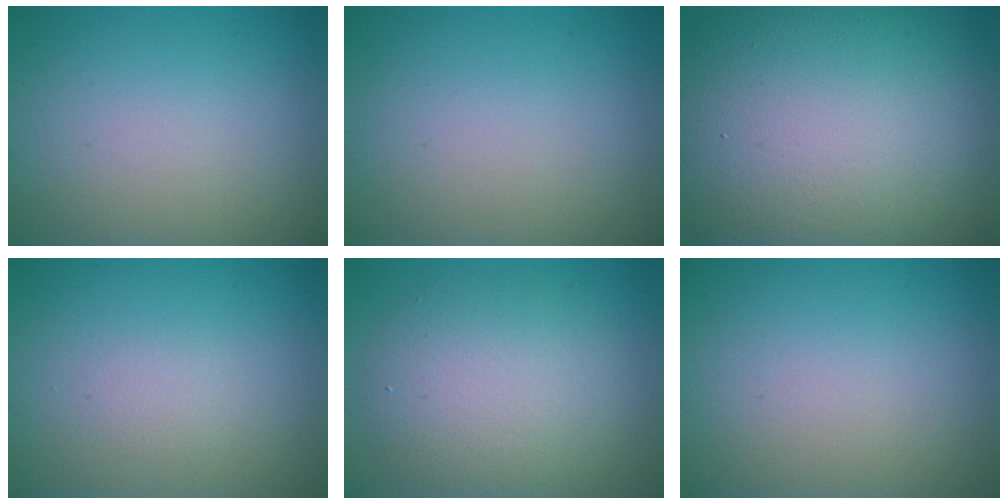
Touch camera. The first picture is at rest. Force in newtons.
{"total": 0.0}
{"total": 18.3, "press": 18.3, "slide": 1.0}
{"total": 0.7, "press": 0.7, "slide": 0.0}
{"total": 6.5, "press": 6.5, "slide": 0.3}
{"total": 0.0}